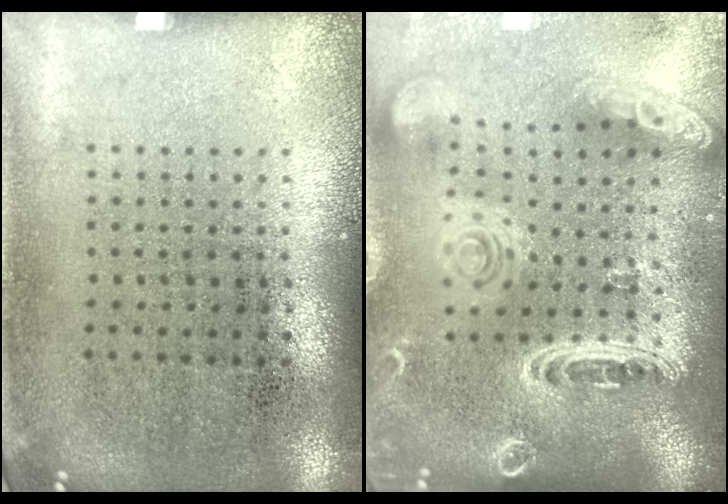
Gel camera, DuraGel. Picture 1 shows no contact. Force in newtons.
{"total": 2.8, "press": 2.4, "slide": 1.4}